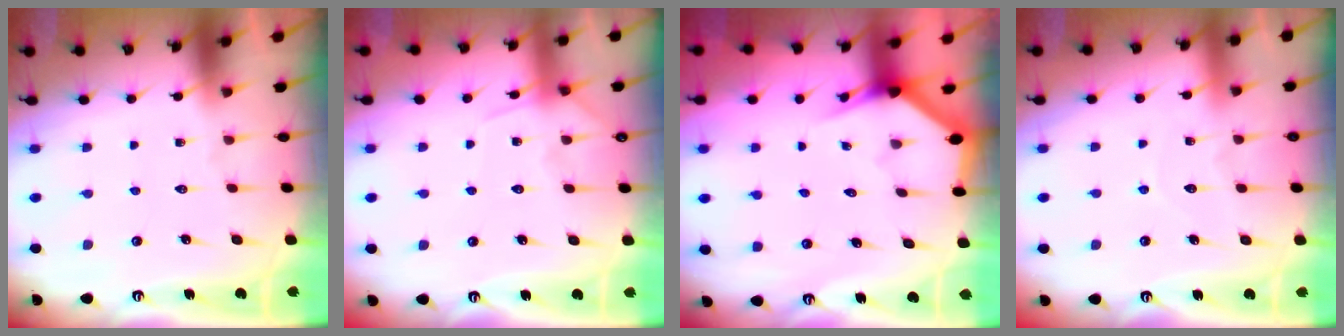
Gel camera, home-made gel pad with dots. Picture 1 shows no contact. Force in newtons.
{"total": 6.9, "press": 6.9, "slide": 0.8}
{"total": 3.0, "press": 3.0, "slide": 0.1}
{"total": 5.1, "press": 5.1, "slide": 0.3}